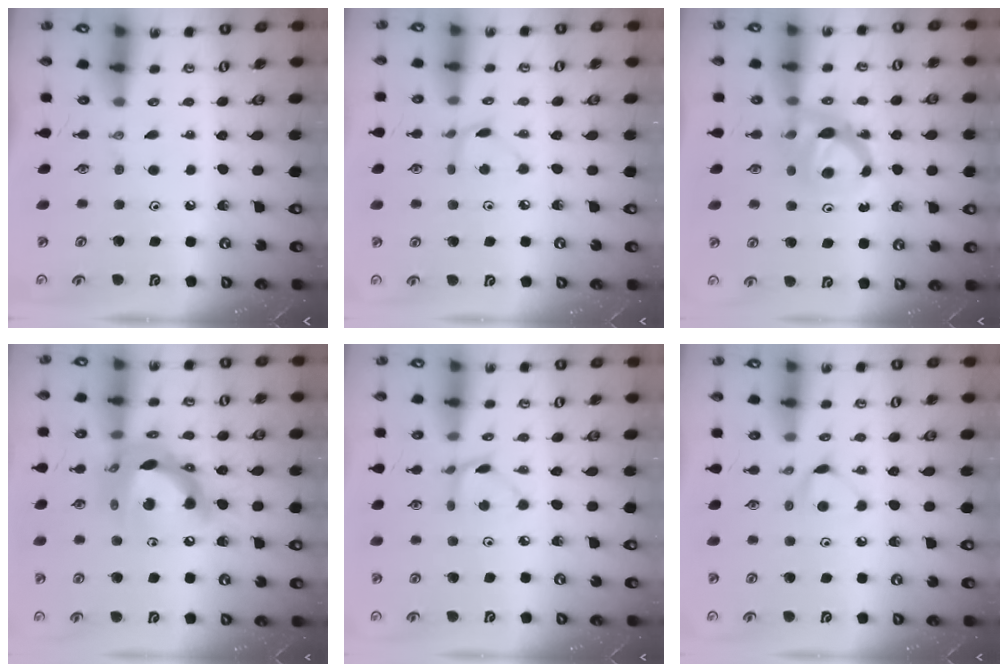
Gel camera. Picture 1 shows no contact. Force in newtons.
{"total": 4.4, "press": 4.3, "slide": 0.4}
{"total": 6.9, "press": 6.9, "slide": 0.4}
{"total": 16.4, "press": 16.4, "slide": 1.7}
{"total": 3.3, "press": 3.3, "slide": 0.4}
{"total": 5.9, "press": 5.9, "slide": 0.5}